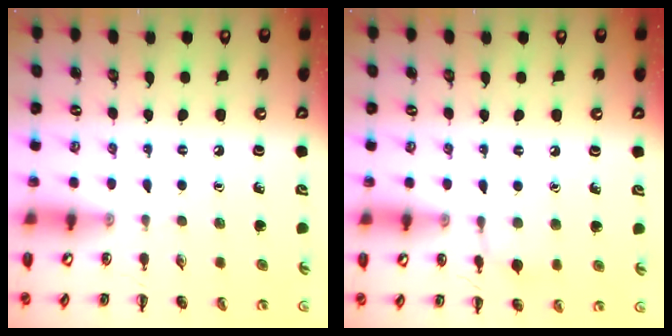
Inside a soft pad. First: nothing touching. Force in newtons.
{"total": 6.6, "press": 6.4, "slide": 1.7}